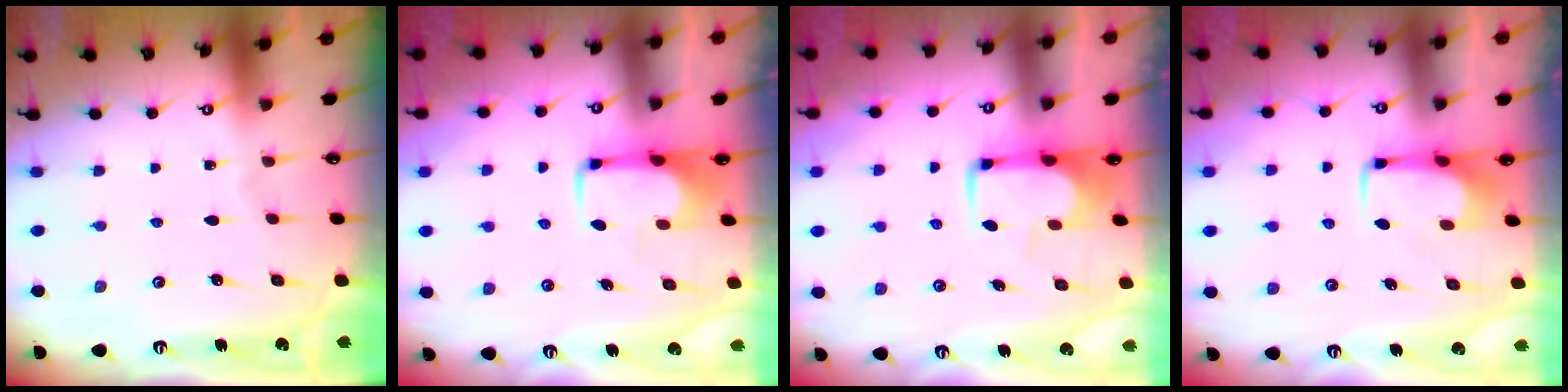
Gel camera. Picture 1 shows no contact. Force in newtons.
{"total": 1.8, "press": 1.8, "slide": 0.5}
{"total": 1.7, "press": 1.6, "slide": 0.5}
{"total": 1.7, "press": 1.6, "slide": 0.5}